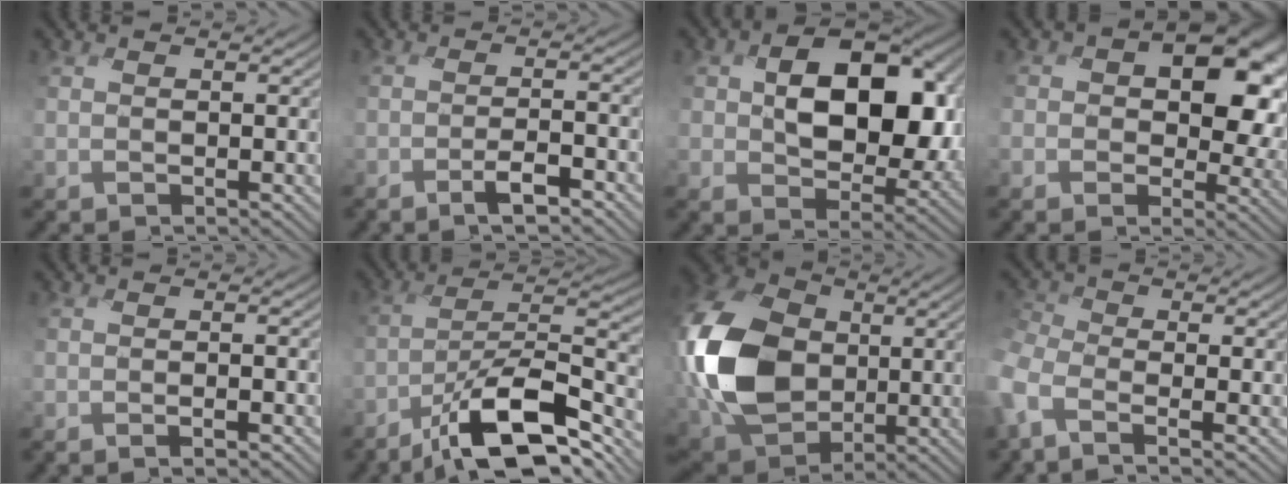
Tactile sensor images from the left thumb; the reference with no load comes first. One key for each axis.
{"total": 3.1, "fx": -2.4, "fy": 0.2, "fz": 1.9, "tx": -0.033, "ty": -0.002, "tz": -0.053}
{"total": 12.8, "fx": 1.4, "fy": 8.9, "fz": 9.2, "tx": -0.149, "ty": -0.011, "tz": 0.029}
{"total": 11.1, "fx": 1.8, "fy": 7.7, "fz": 7.8, "tx": -0.131, "ty": -0.012, "tz": 0.036}
{"total": 1.3, "fx": -1.0, "fy": -0.1, "fz": 0.9, "tx": -0.012, "ty": 0.000, "tz": -0.020}
{"total": 13.2, "fx": -9.0, "fy": 3.5, "fz": 8.9, "tx": -0.145, "ty": 0.006, "tz": -0.179}
{"total": 17.1, "fx": -0.7, "fy": 12.4, "fz": 11.7, "tx": -0.309, "ty": 0.003, "tz": -0.037}
{"total": 4.4, "fx": -3.4, "fy": 1.5, "fz": 2.4, "tx": -0.064, "ty": -0.005, "tz": -0.091}